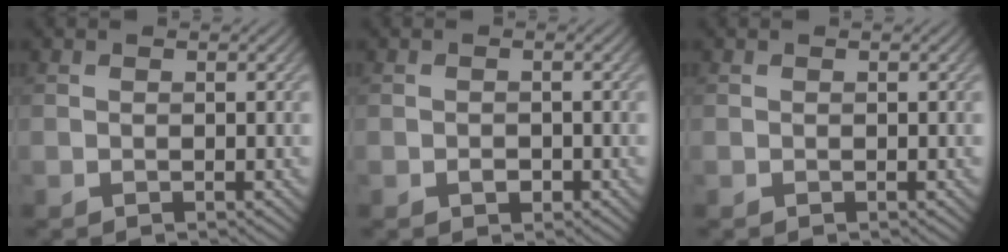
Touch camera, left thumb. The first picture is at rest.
{"total": 1.1, "force": [-0.5, 0.8, 0.6], "torque": [-0.008, -0.004, -0.010]}
{"total": 0.0}